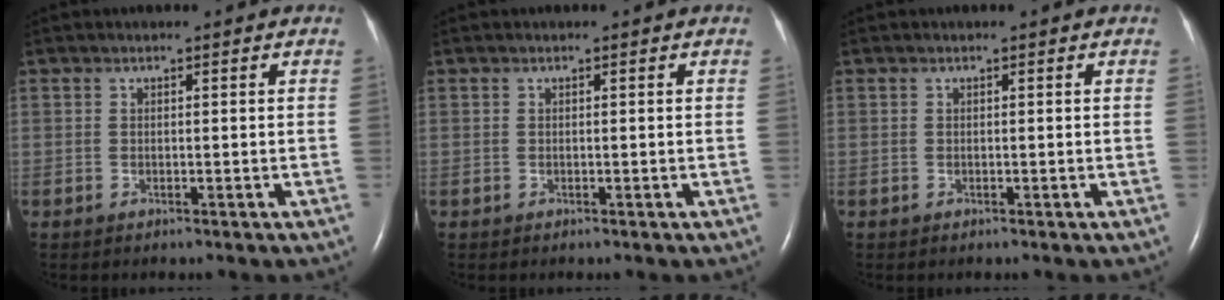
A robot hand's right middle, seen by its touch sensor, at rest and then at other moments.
{"total": 0.0}
{"total": 0.0}